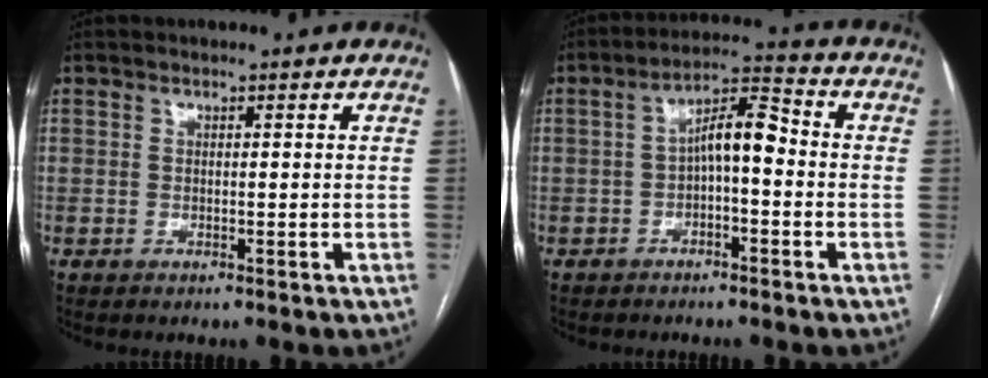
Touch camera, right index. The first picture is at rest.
{"total": 6.8, "force": [-0.6, 2.0, 6.4], "torque": [-0.112, 0.032, -0.012]}